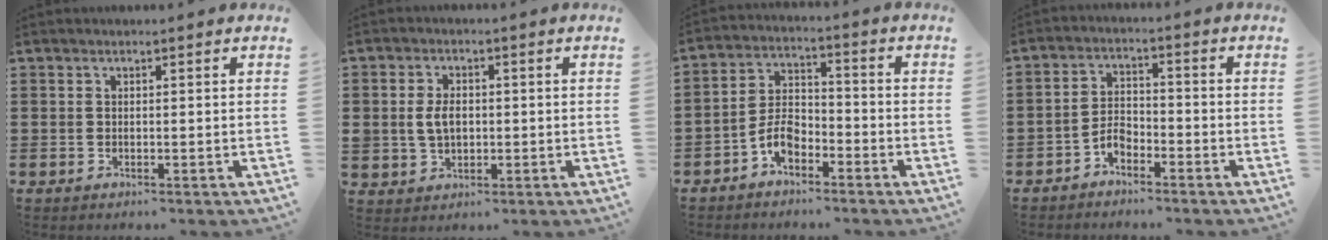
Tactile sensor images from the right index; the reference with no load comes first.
{"total": 3.9, "force": [0.1, 2.9, 2.7], "torque": [-0.064, 0.008, -0.003]}
{"total": 5.7, "force": [-3.2, 3.2, 3.5], "torque": [-0.081, 0.009, -0.065]}
{"total": 3.4, "force": [-2.4, 1.8, 1.6], "torque": [-0.041, 0.006, -0.051]}